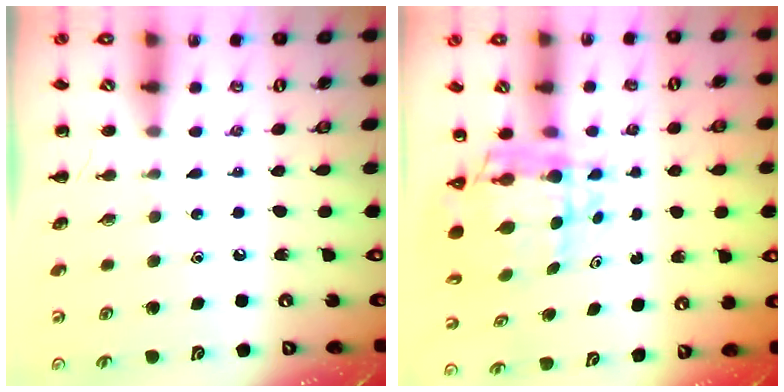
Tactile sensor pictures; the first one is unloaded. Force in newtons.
{"total": 7.1, "press": 6.5, "slide": 2.9}